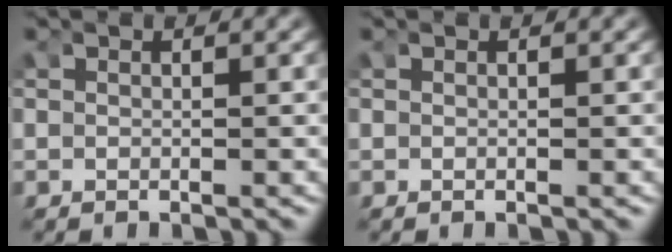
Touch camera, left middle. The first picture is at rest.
{"total": 0.0}